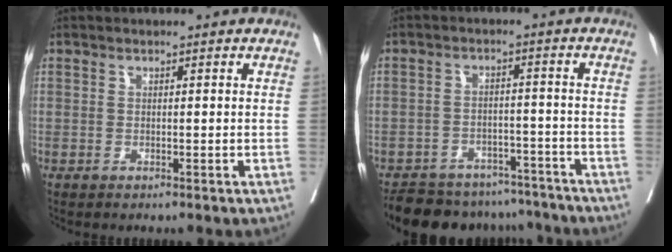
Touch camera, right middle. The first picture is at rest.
{"total": 15.2, "force": [-13.4, 6.0, 3.9], "torque": [-0.071, 0.016, -0.177]}